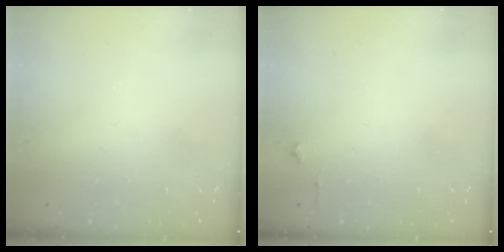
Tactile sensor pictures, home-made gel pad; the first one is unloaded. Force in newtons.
{"total": 2.7, "press": 2.6, "slide": 0.4}